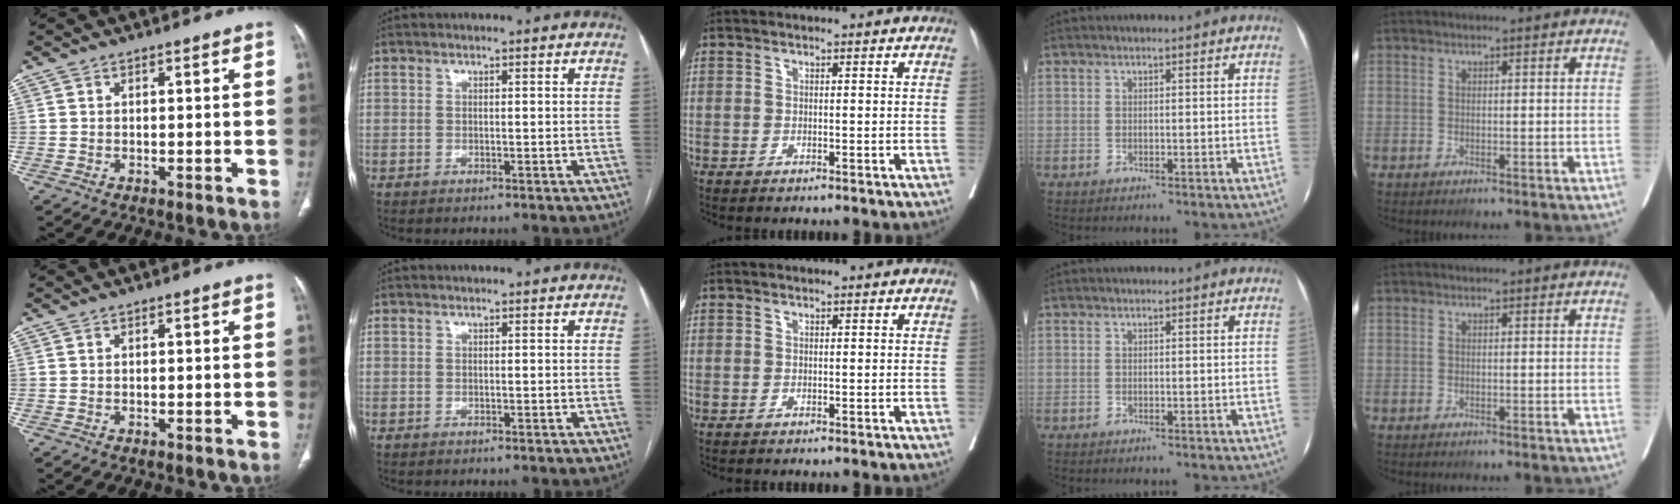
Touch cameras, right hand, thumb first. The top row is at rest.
{}